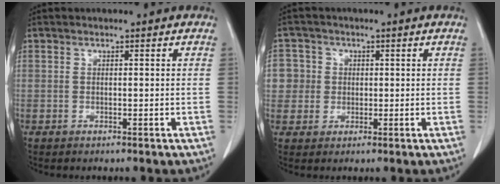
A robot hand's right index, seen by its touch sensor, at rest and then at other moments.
{"total": 5.6, "force": [0.9, 5.5, 0.4], "torque": [-0.004, 0.017, 0.018]}